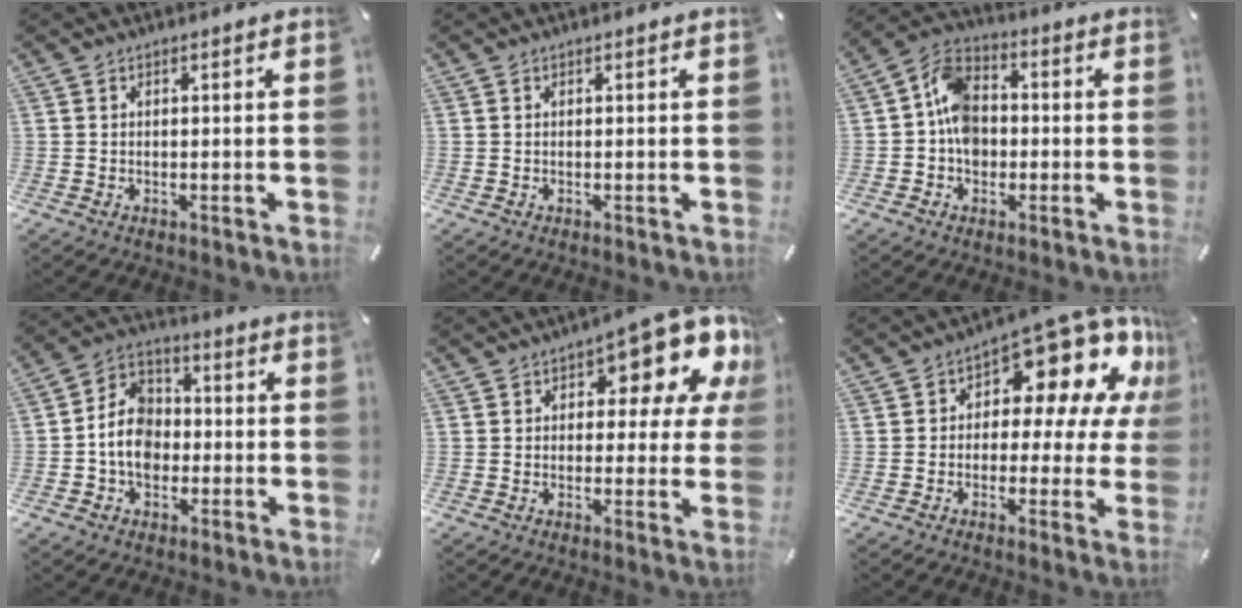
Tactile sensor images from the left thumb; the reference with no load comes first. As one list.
[{"total": 0.0}, {"total": 9.5, "force": [-1.2, 7.6, 5.5], "torque": [-0.114, 0.026, -0.019]}, {"total": 9.4, "force": [-2.3, 7.7, 4.9], "torque": [-0.118, 0.023, -0.044]}, {"total": 12.7, "force": [7.4, 5.5, 8.8], "torque": [-0.098, -0.064, 0.118]}, {"total": 14.0, "force": [8.0, 7.3, 8.9], "torque": [-0.122, -0.070, 0.135]}]